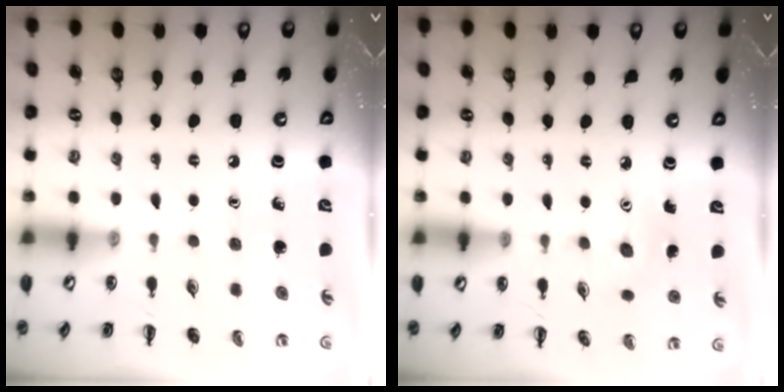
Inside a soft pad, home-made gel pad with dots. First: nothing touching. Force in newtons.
{"total": 3.6, "press": 3.5, "slide": 1.1}